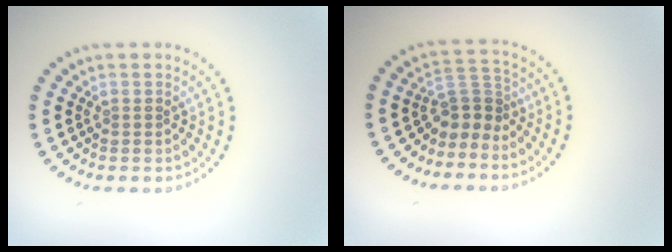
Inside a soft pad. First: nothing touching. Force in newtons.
{"total": 2.8, "press": 1.8, "slide": 2.1}